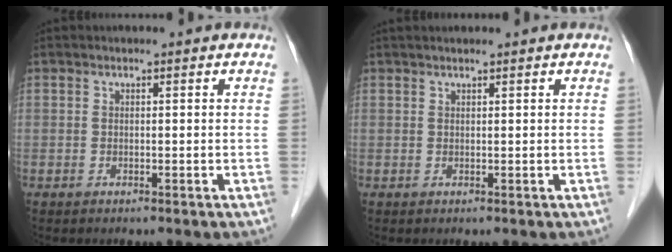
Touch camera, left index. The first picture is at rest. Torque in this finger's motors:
{"motor_torque": [0.44, -0.48, 0.03, -0.01]}